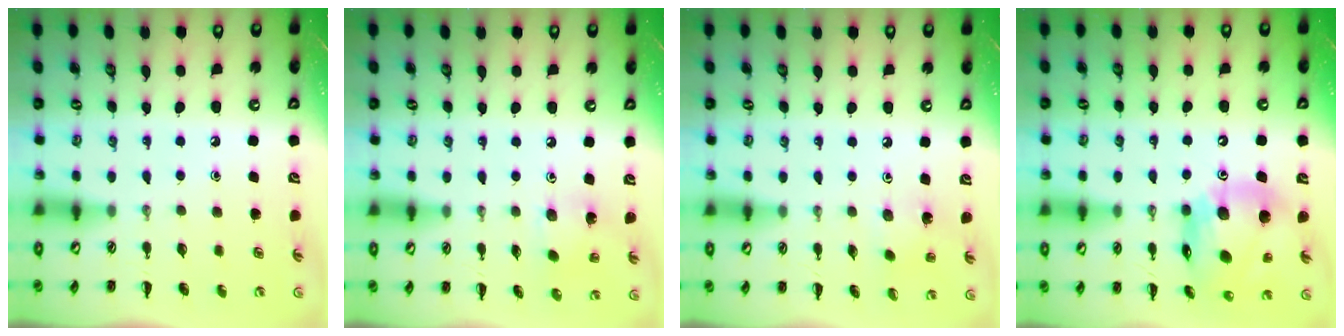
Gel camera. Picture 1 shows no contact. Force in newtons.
{"total": 4.0, "press": 3.8, "slide": 1.1}
{"total": 1.7, "press": 1.6, "slide": 0.6}
{"total": 15.4, "press": 14.7, "slide": 4.3}